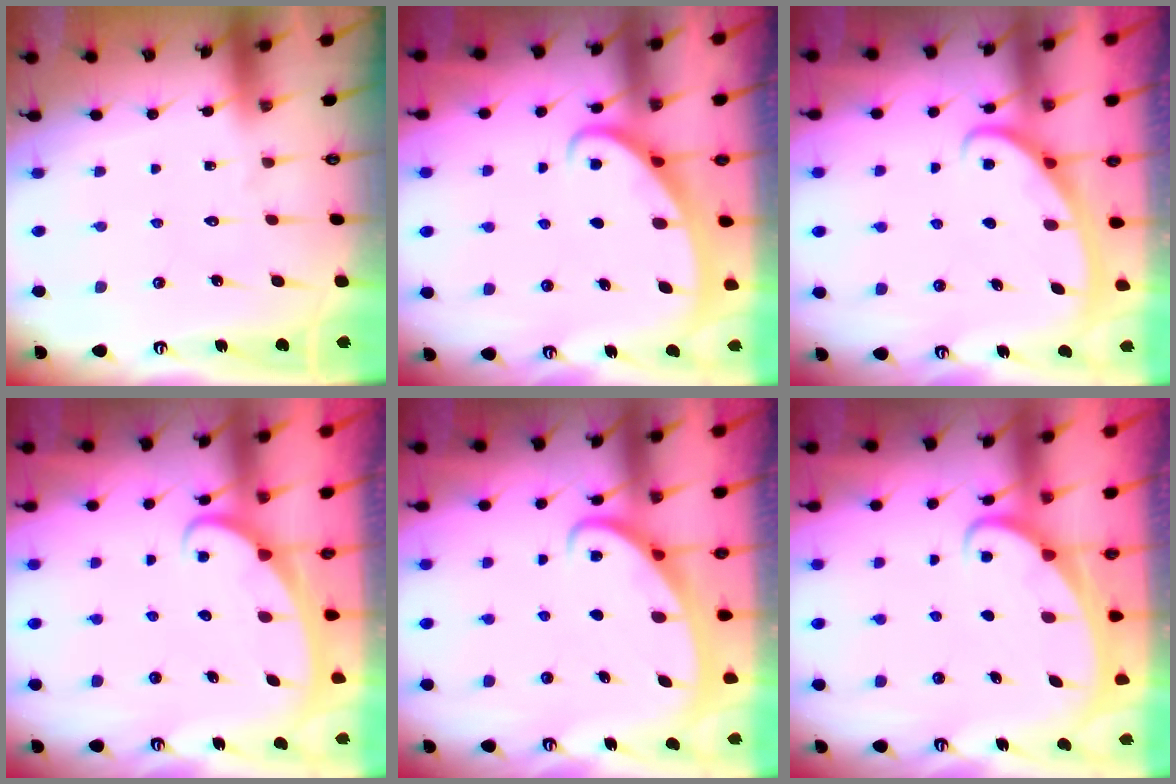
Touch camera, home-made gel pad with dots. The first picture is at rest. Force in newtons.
{"total": 2.5, "press": 2.5, "slide": 0.4}
{"total": 3.0, "press": 3.0, "slide": 0.4}
{"total": 2.5, "press": 2.5, "slide": 0.4}
{"total": 2.6, "press": 2.6, "slide": 0.3}
{"total": 2.4, "press": 2.4, "slide": 0.3}